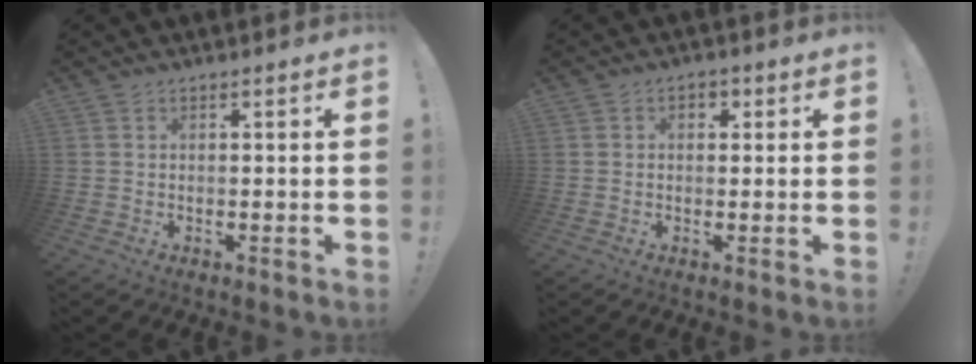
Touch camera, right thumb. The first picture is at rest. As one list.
[{"total": 2.7, "force": [0.4, 2.0, 1.7], "torque": [-0.021, 0.004, 0.005]}]